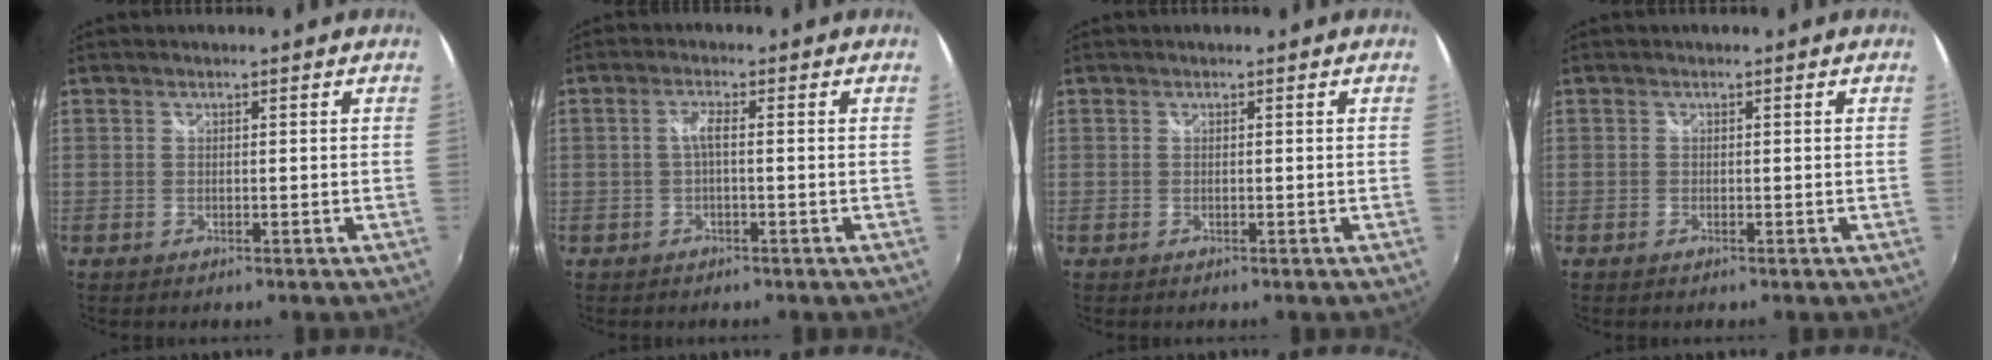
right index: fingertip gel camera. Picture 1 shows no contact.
{"total": 2.0, "force": [-0.4, 0.1, 2.0], "torque": [-0.039, 0.005, -0.009]}
{"total": 0.0}
{"total": 0.0}